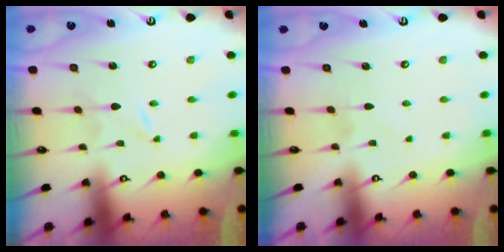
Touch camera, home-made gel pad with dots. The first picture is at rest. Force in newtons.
{"total": 2.7, "press": 2.7, "slide": 0.2}